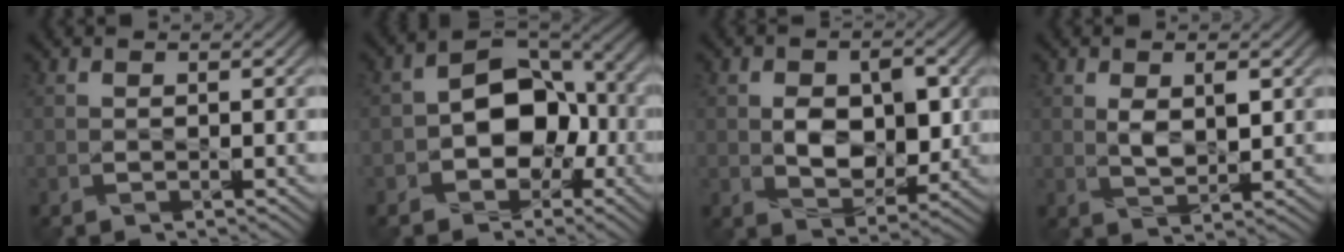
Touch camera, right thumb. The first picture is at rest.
{"total": 9.4, "force": [-1.7, 6.8, 6.2], "torque": [-0.097, 0.002, -0.040]}
{"total": 7.1, "force": [0.2, 4.6, 5.4], "torque": [-0.089, -0.006, 0.006]}
{"total": 3.5, "force": [0.9, 1.9, 2.9], "torque": [-0.059, -0.006, 0.019]}